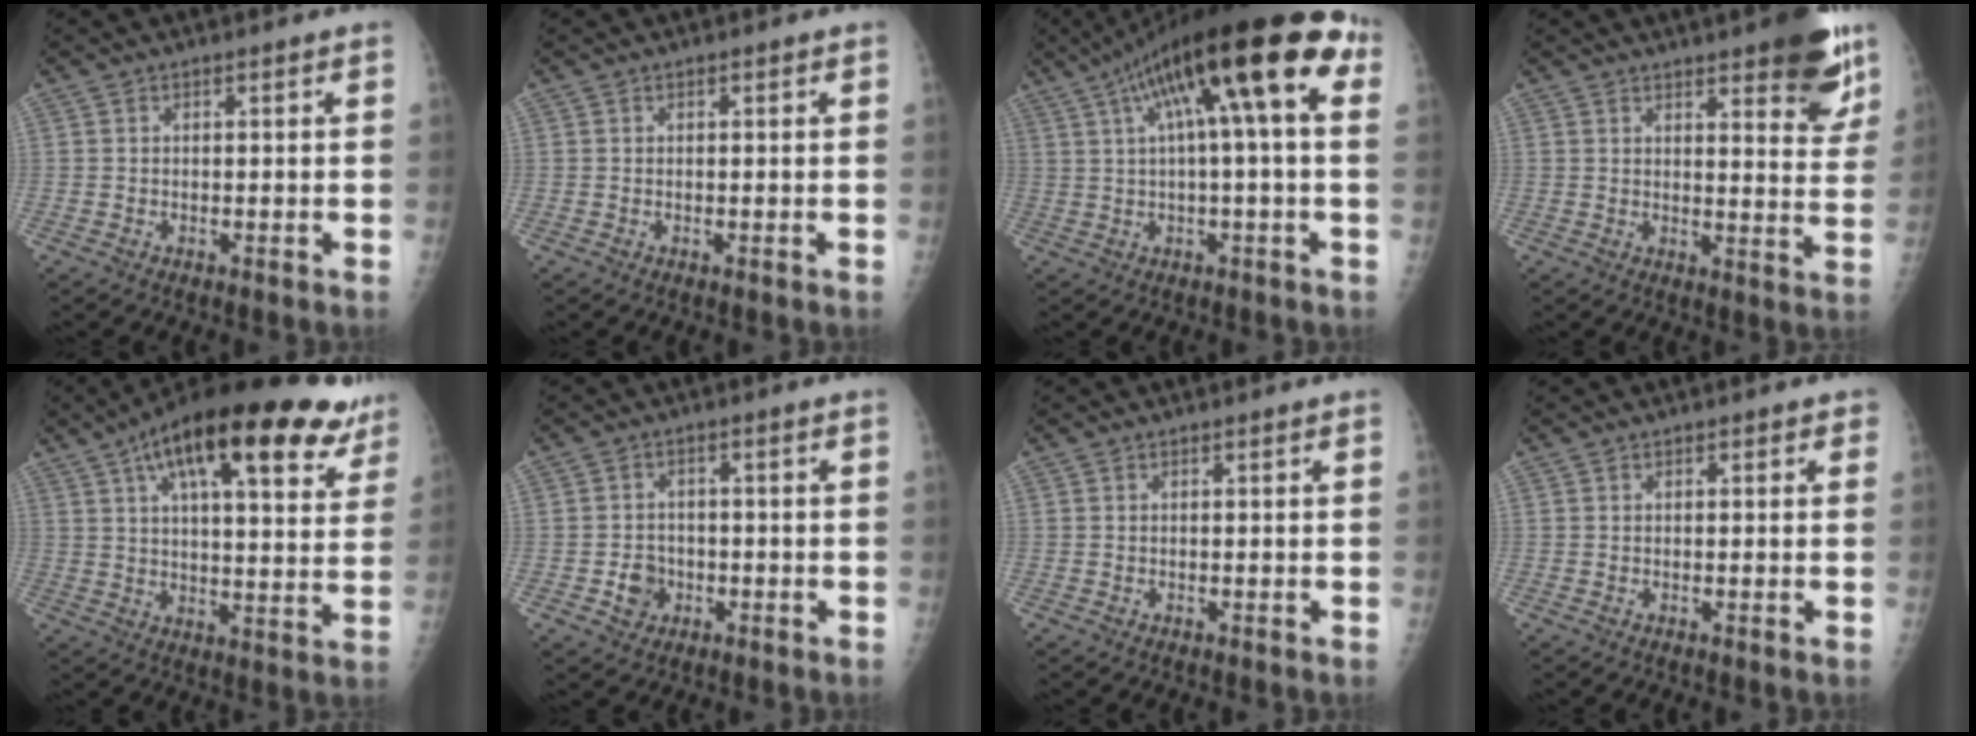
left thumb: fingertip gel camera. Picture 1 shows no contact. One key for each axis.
{"total": 0.0}
{"total": 20.3, "fx": 6.1, "fy": 4.9, "fz": 18.7, "tx": -0.301, "ty": 0.048, "tz": 0.089}
{"total": 13.3, "fx": 8.6, "fy": 3.9, "fz": 9.4, "tx": -0.081, "ty": -0.047, "tz": 0.106}
{"total": 25.9, "fx": 14.9, "fy": 9.1, "fz": 19.1, "tx": -0.270, "ty": -0.009, "tz": 0.216}
{"total": 4.2, "fx": -1.5, "fy": 3.6, "fz": 1.4, "tx": -0.005, "ty": 0.008, "tz": -0.023}
{"total": 0.0}
{"total": 0.9, "fx": 0.4, "fy": 0.7, "fz": 0.4, "tx": 0.010, "ty": 0.002, "tz": -0.002}